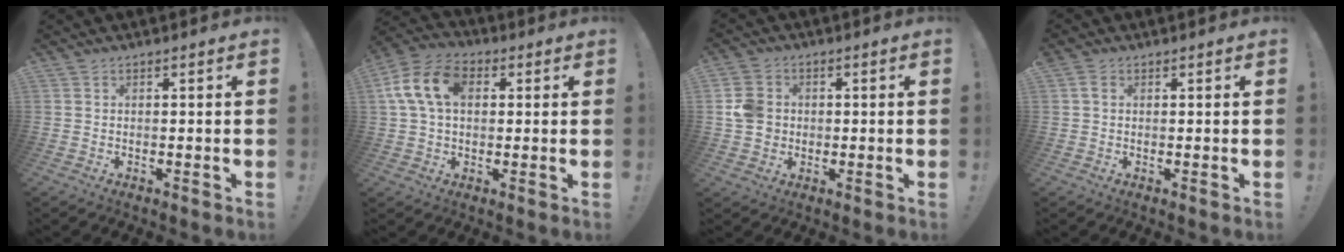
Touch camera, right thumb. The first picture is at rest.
{"total": 14.1, "force": [3.5, 9.6, 9.8], "torque": [-0.188, 0.009, 0.067]}
{"total": 7.6, "force": [0.3, 6.8, 3.3], "torque": [-0.061, 0.008, 0.009]}
{"total": 2.0, "force": [0.7, 1.4, 1.2], "torque": [-0.019, 0.003, 0.013]}